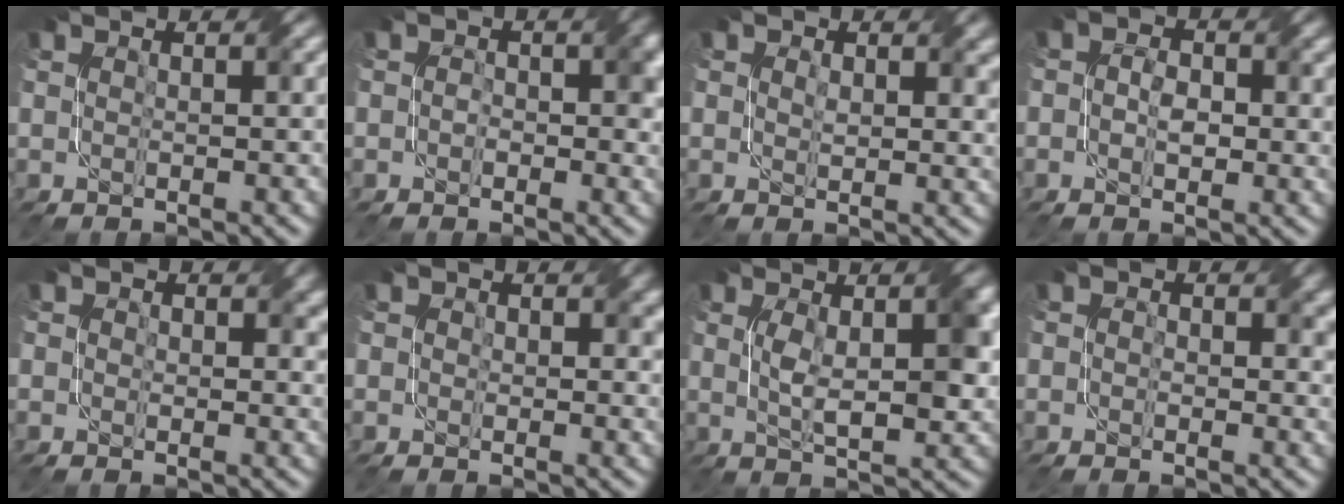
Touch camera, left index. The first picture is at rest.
{"total": 2.5, "force": [0.0, 1.7, 1.9], "torque": [-0.021, -0.001, -0.007]}
{"total": 2.7, "force": [0.9, 1.8, 1.9], "torque": [-0.030, -0.004, 0.015]}
{"total": 2.7, "force": [-0.1, 1.7, 2.0], "torque": [-0.031, -0.001, -0.008]}
{"total": 2.6, "force": [1.0, 2.0, 1.4], "torque": [-0.018, -0.005, 0.007]}
{"total": 2.4, "force": [0.9, 1.9, 1.2], "torque": [-0.017, -0.003, 0.006]}
{"total": 5.3, "force": [0.6, 1.8, 4.9], "torque": [-0.087, 0.000, 0.014]}
{"total": 2.8, "force": [0.5, 2.0, 1.8], "torque": [-0.015, 0.001, -0.002]}